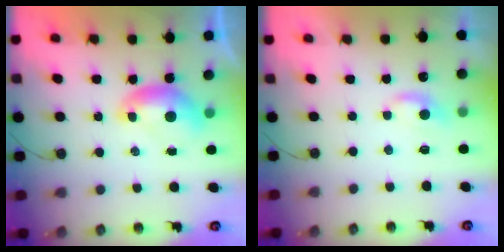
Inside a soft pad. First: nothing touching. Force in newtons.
{"total": 1.4, "press": 1.2, "slide": 0.5}